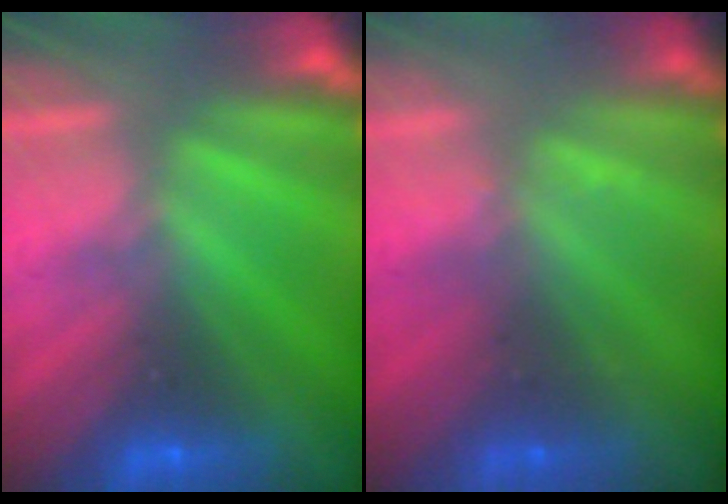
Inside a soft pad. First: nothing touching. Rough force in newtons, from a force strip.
{"total": 2.3}